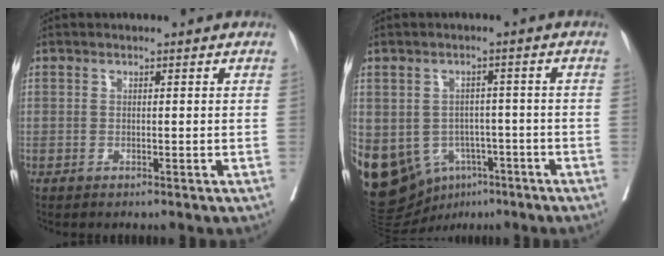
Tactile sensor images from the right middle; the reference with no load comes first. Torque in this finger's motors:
{"motor_torque": [1.19, -0.95, 1.05, 0.21]}